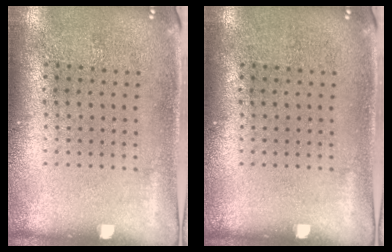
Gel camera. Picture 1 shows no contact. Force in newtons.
{"total": 0.0}